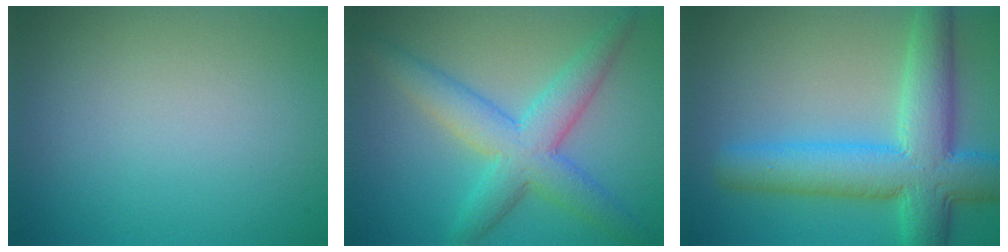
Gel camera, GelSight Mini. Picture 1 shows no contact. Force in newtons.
{"total": 6.0, "press": 6.0, "slide": 0.1}
{"total": 9.0, "press": 9.0, "slide": 0.4}